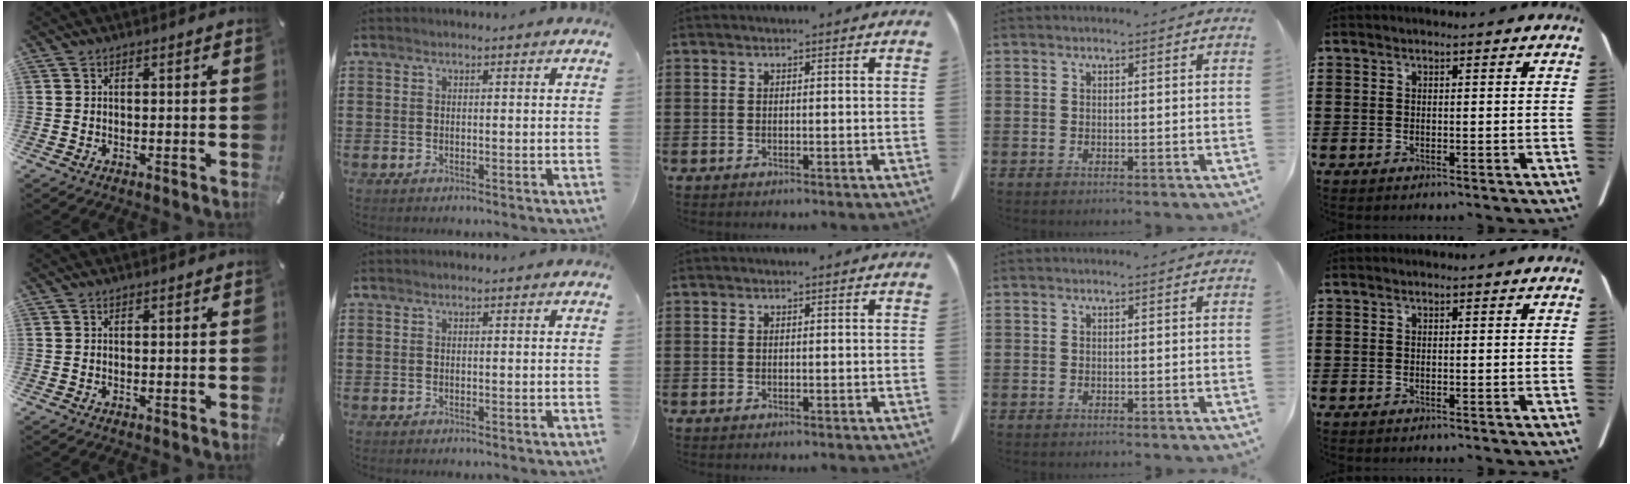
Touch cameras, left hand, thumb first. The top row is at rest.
{}